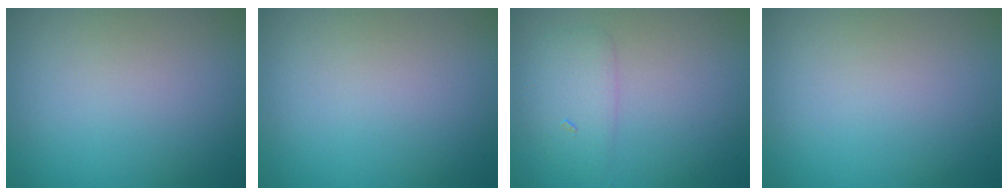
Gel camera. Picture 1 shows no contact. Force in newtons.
{"total": 0.0}
{"total": 2.1, "press": 2.1, "slide": 0.1}
{"total": 0.0}